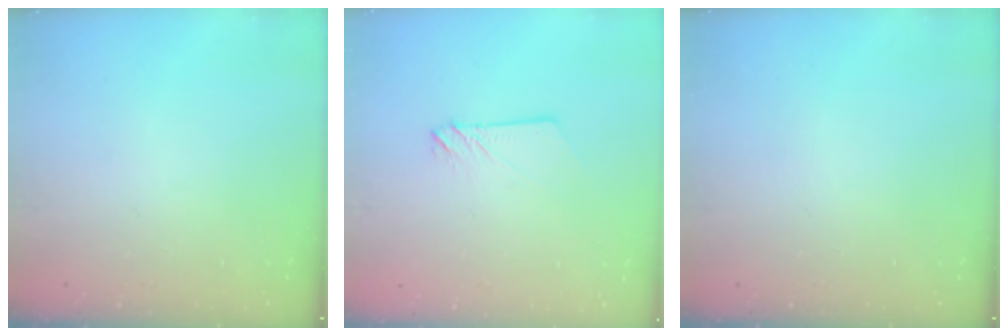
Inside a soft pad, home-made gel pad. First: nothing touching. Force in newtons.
{"total": 2.3, "press": 2.3, "slide": 0.3}
{"total": 0.0}